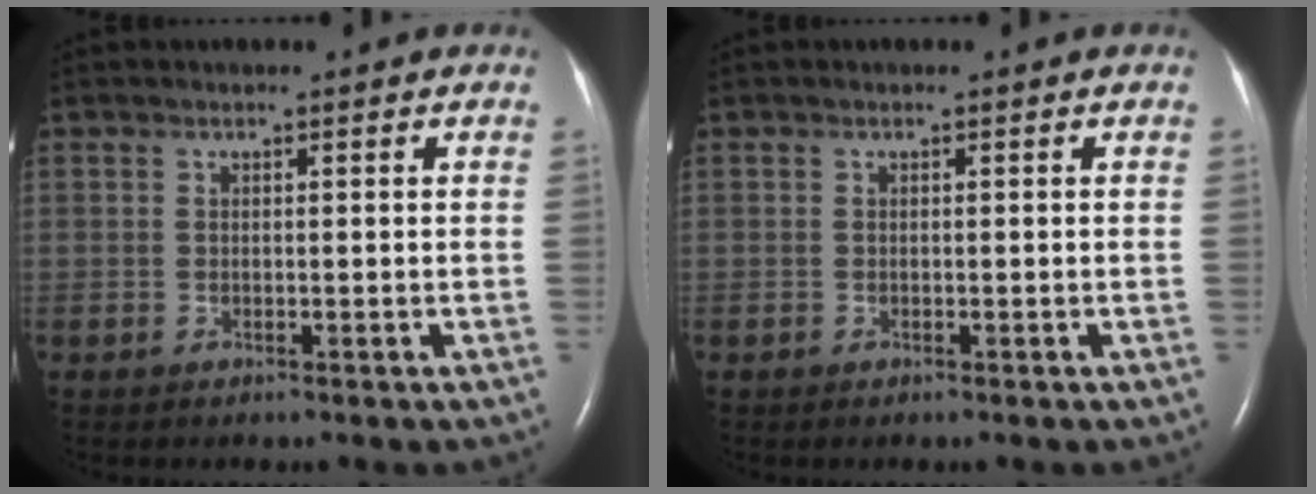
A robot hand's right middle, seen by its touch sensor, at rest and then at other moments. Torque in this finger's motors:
{"motor_torque": [-0.01, 0.06, -0.03, -0.01]}